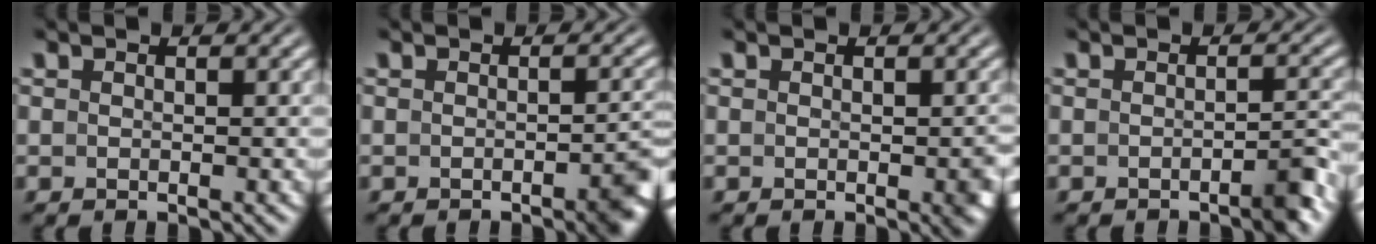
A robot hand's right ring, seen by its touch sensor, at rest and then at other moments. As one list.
[{"total": 2.6, "force": [-1.4, 0.5, 2.1], "torque": [-0.021, 0.003, -0.026]}, {"total": 1.5, "force": [-0.4, 0.7, 1.3], "torque": [-0.009, -0.005, -0.006]}, {"total": 2.0, "force": [-1.5, 0.0, 1.3], "torque": [-0.020, 0.002, -0.028]}]